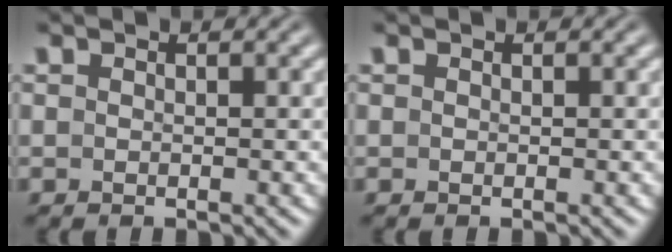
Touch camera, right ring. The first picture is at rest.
{"total": 1.2, "force": [-0.3, -1.1, -0.4], "torque": [0.014, -0.011, 0.005]}